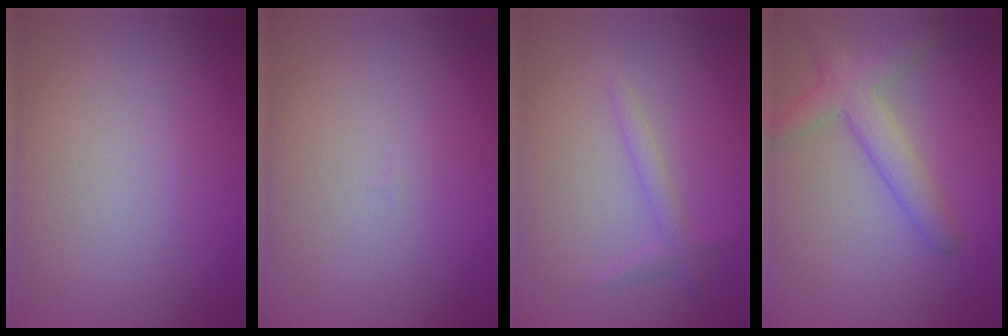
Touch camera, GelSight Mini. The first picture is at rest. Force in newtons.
{"total": 0.0}
{"total": 1.3, "press": 1.3, "slide": 0.1}
{"total": 3.5, "press": 3.5, "slide": 0.2}